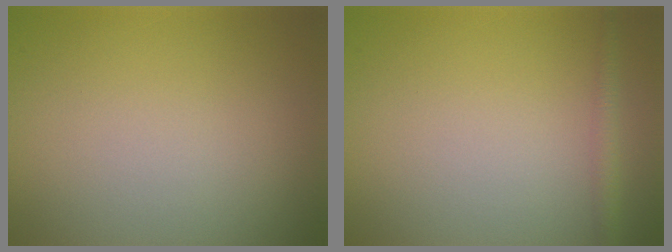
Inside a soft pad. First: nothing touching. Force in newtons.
{"total": 1.3, "press": 1.3, "slide": 0.1}